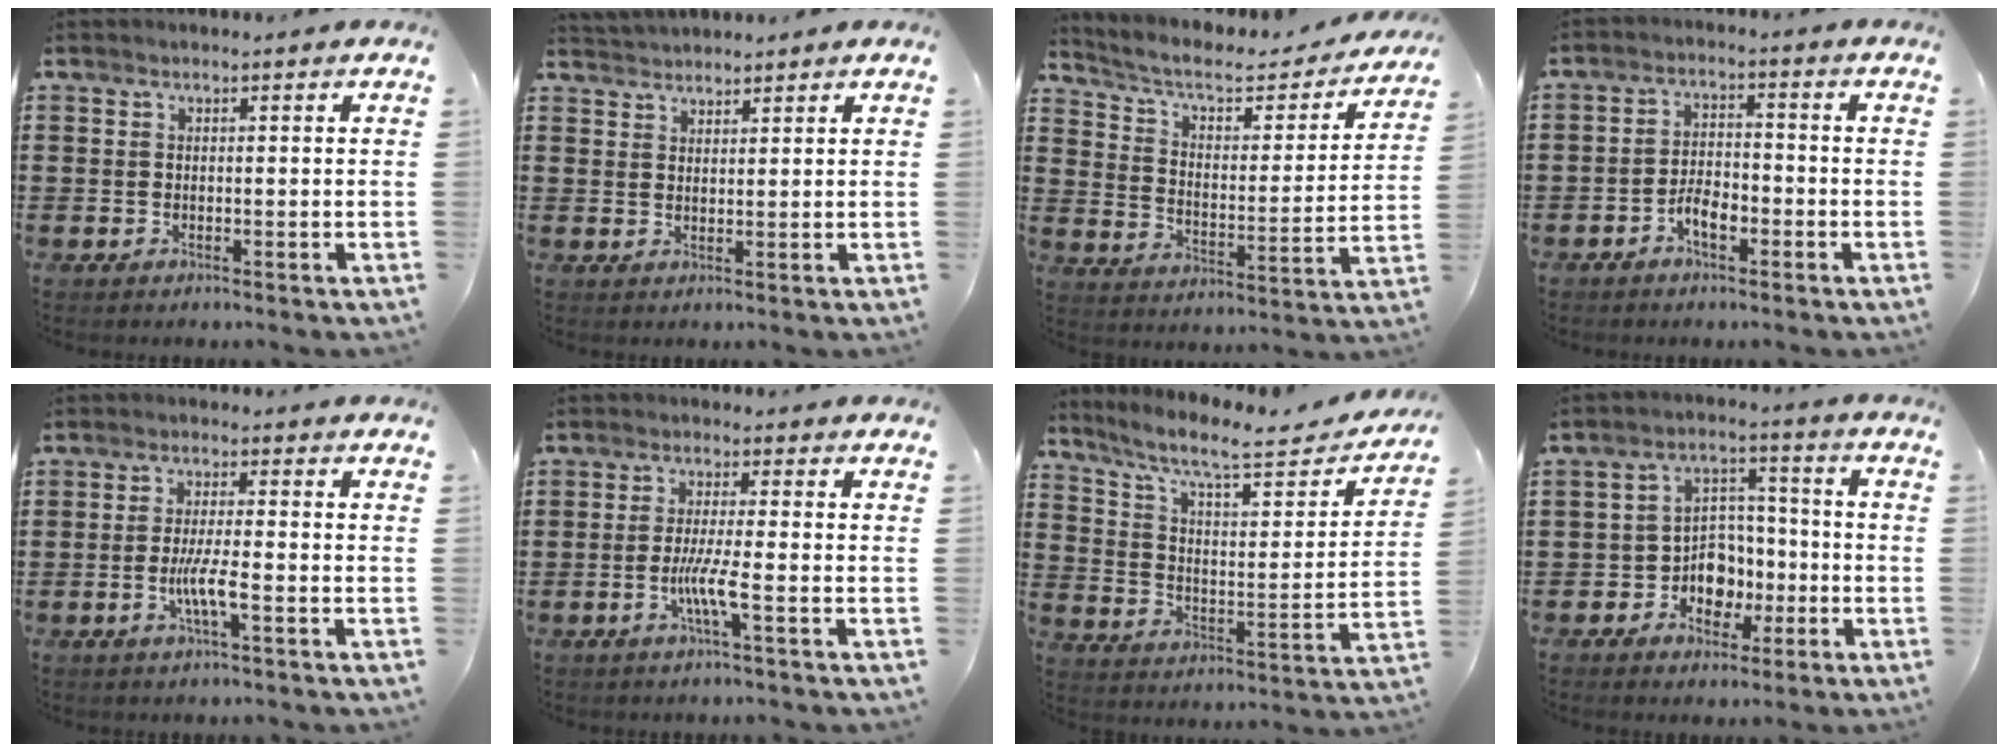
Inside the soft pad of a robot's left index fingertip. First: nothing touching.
{"total": 2.2, "force": [2.1, 0.3, -0.3], "torque": [-0.001, 0.000, 0.043]}
{"total": 5.2, "force": [4.0, 2.0, 2.7], "torque": [-0.073, -0.023, 0.061]}
{"total": 3.9, "force": [-2.1, 1.7, 2.8], "torque": [-0.057, 0.004, -0.043]}
{"total": 4.9, "force": [-1.5, 0.4, 4.7], "torque": [-0.093, -0.007, -0.031]}
{"total": 5.1, "force": [-1.7, 0.0, 4.8], "torque": [-0.096, -0.013, -0.035]}
{"total": 8.8, "force": [7.0, 1.0, 5.3], "torque": [-0.123, -0.044, 0.112]}
{"total": 6.3, "force": [-2.0, 5.3, 2.6], "torque": [-0.050, 0.015, -0.037]}